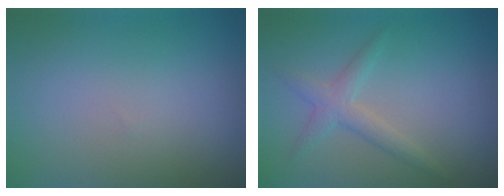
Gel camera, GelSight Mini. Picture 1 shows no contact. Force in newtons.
{"total": 2.2, "press": 2.2, "slide": 0.1}